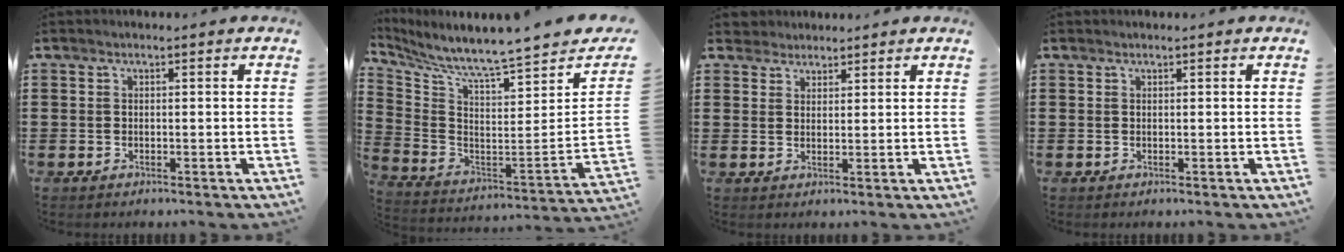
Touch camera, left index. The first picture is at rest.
{"total": 5.1, "force": [4.7, -1.2, 1.6], "torque": [-0.063, -0.070, 0.069]}
{"total": 2.6, "force": [2.3, 1.1, -0.4], "torque": [-0.001, 0.005, 0.044]}
{"total": 0.0}